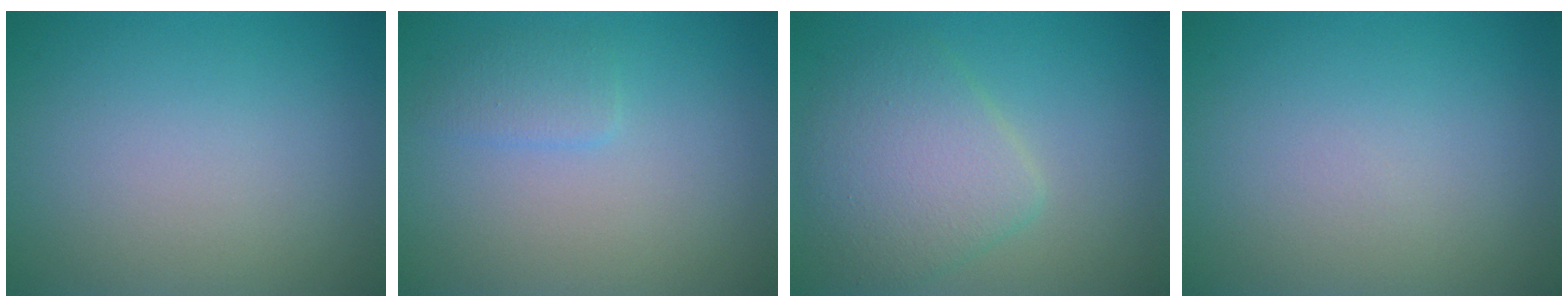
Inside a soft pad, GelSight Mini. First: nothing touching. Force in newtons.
{"total": 1.4, "press": 1.4, "slide": 0.1}
{"total": 4.8, "press": 4.8, "slide": 0.1}
{"total": 0.0}